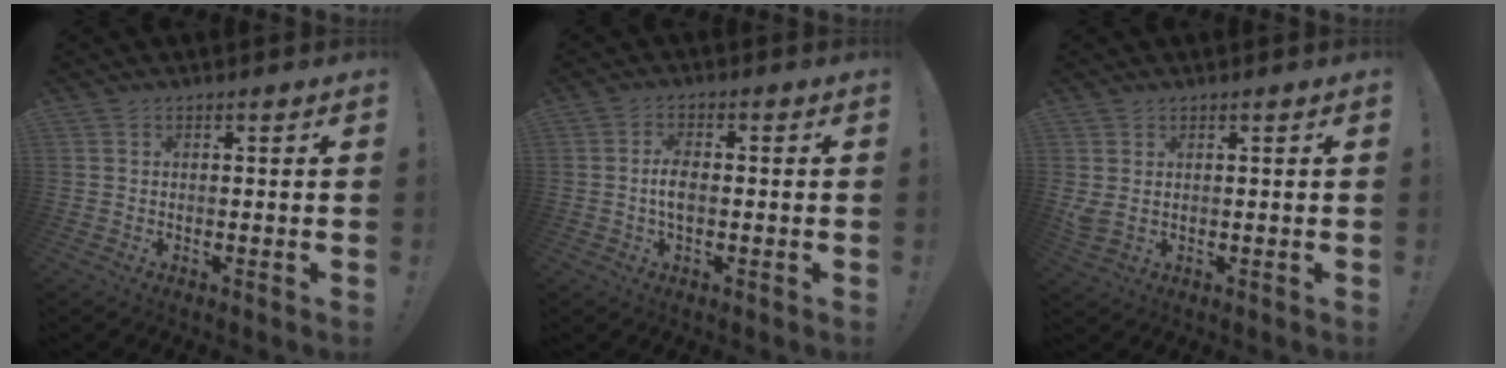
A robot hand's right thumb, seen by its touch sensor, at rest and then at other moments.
{"total": 4.9, "force": [-0.7, 2.5, 4.1], "torque": [-0.073, 0.007, -0.013]}
{"total": 2.6, "force": [1.1, 1.2, 2.1], "torque": [-0.025, -0.010, 0.019]}